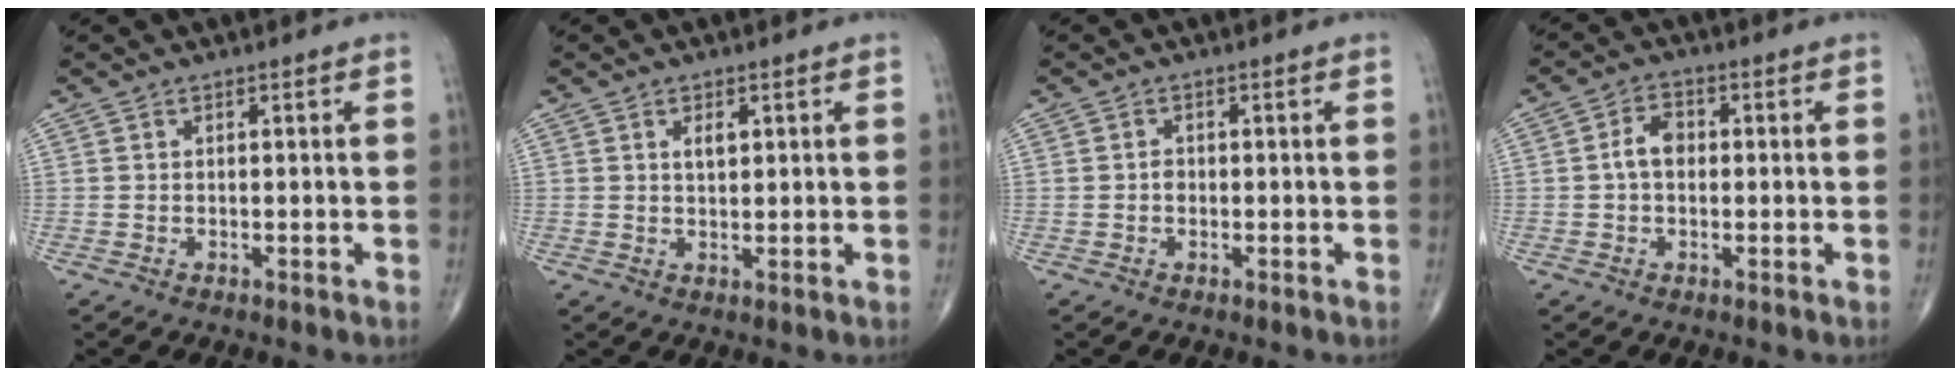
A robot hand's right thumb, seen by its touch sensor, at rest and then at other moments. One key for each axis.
{"total": 2.4, "fx": 0.9, "fy": 1.3, "fz": 1.8, "tx": -0.026, "ty": -0.005, "tz": 0.016}
{"total": 1.2, "fx": -0.2, "fy": 0.9, "fz": 0.7, "tx": -0.009, "ty": 0.003, "tz": -0.004}
{"total": 4.3, "fx": 0.0, "fy": 2.9, "fz": 3.1, "tx": -0.050, "ty": 0.016, "tz": -0.007}